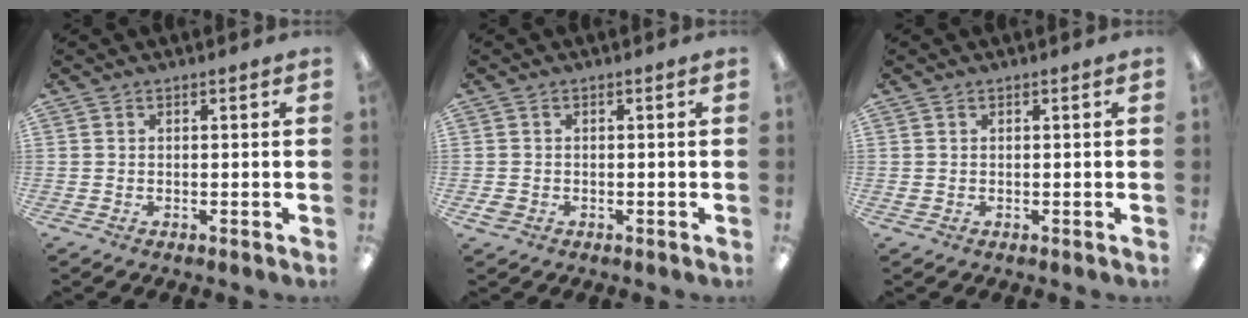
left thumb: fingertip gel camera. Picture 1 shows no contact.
{"total": 1.5, "force": [-0.4, 1.3, 0.7], "torque": [-0.011, 0.004, -0.009]}
{"total": 0.7, "force": [0.2, 0.5, 0.4], "torque": [-0.009, 0.004, 0.003]}